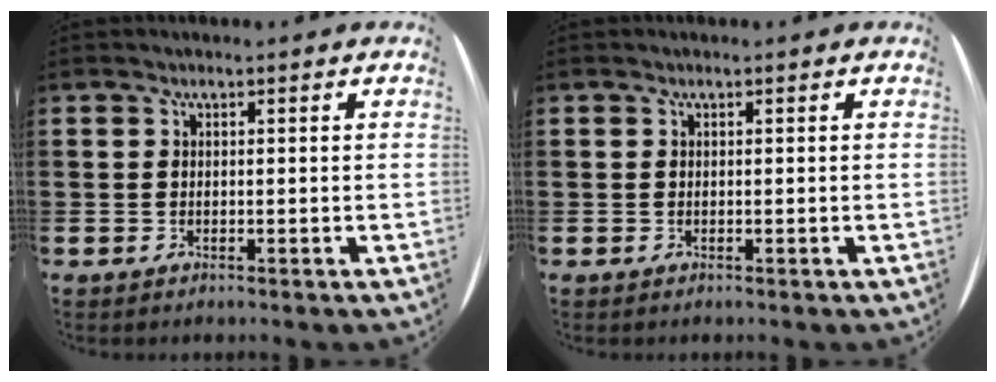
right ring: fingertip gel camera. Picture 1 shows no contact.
{"total": 0.0}